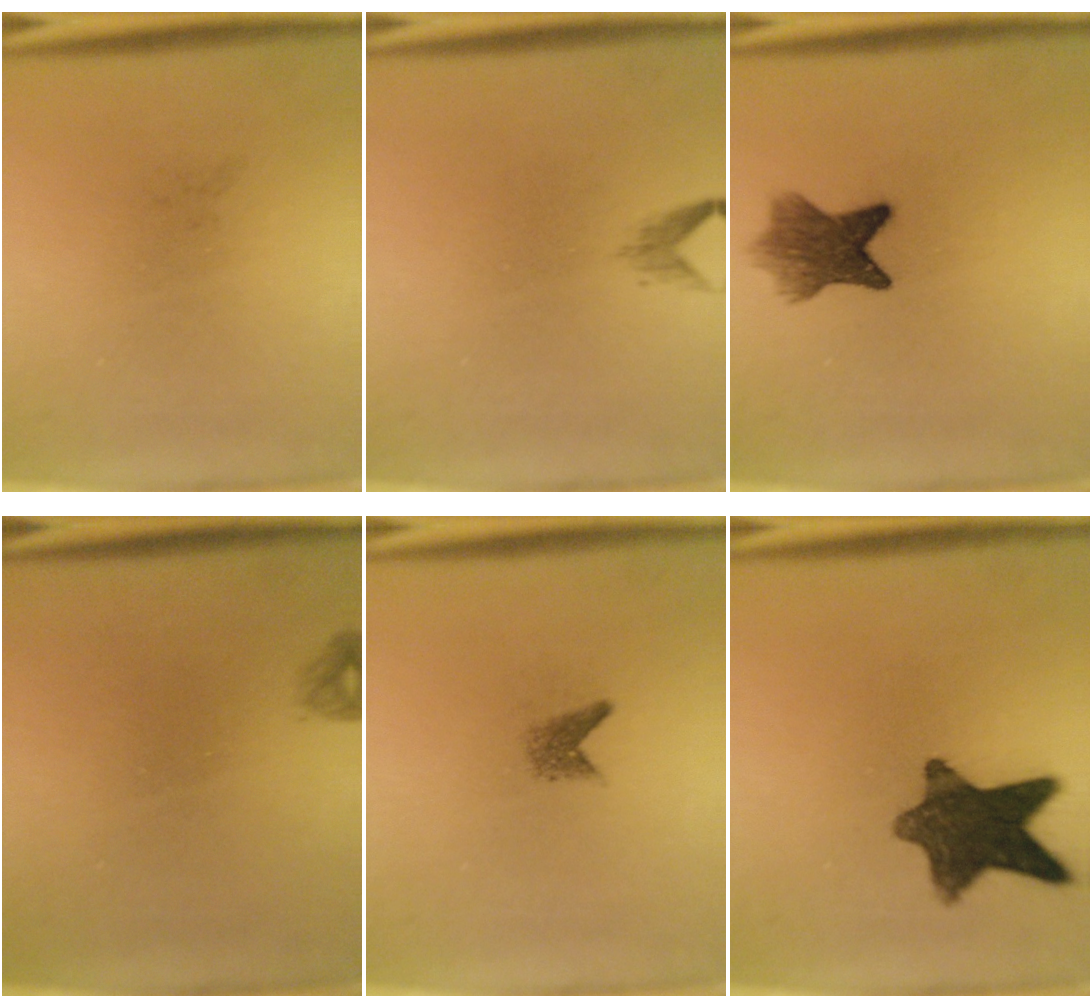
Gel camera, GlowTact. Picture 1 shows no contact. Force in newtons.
{"total": 1.1}
{"total": 6.6}
{"total": 0.8}
{"total": 1.5}
{"total": 11.3}